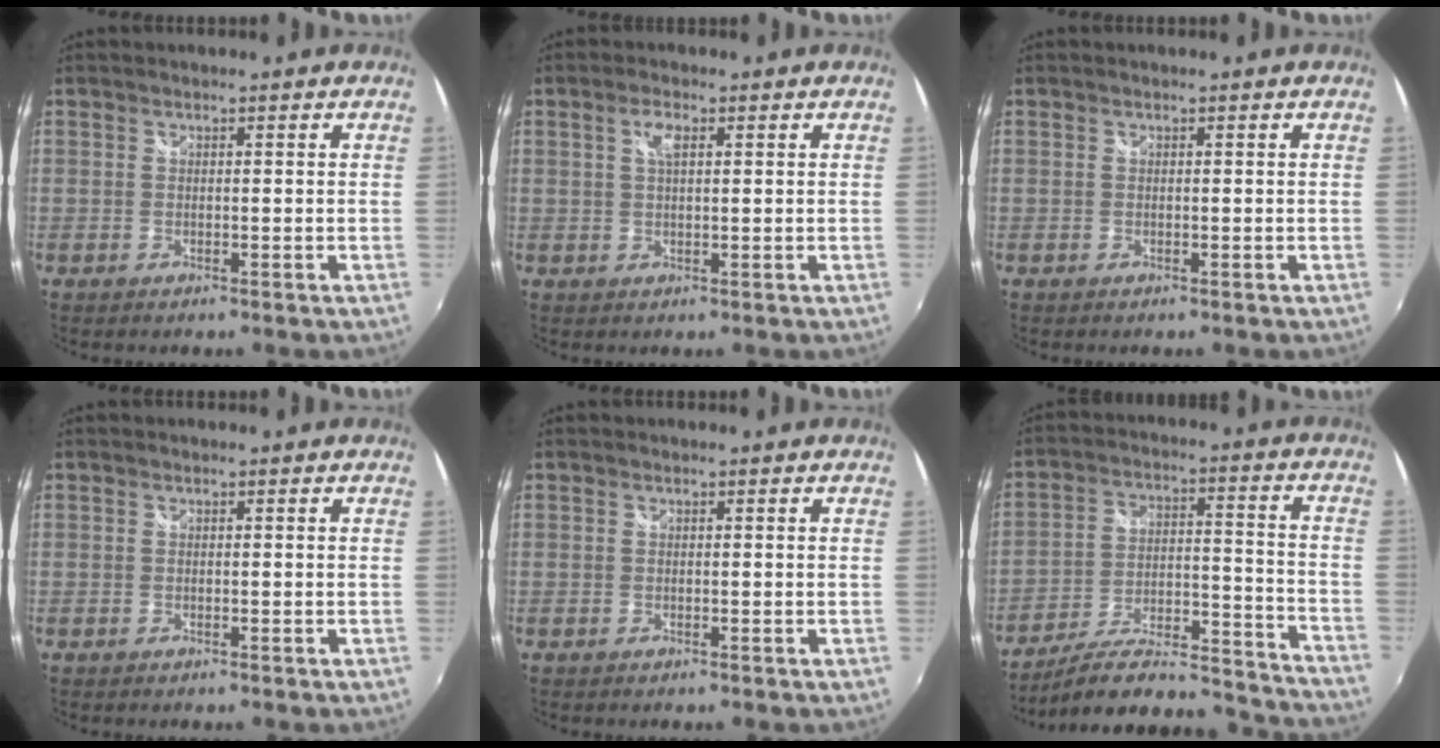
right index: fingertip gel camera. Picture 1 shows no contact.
{"total": 2.7, "force": [1.0, 1.0, 2.3], "torque": [-0.045, 0.005, 0.016]}
{"total": 0.0}
{"total": 0.0}
{"total": 0.0}
{"total": 25.0, "force": [-22.3, 5.3, 10.0], "torque": [-0.163, -0.006, -0.296]}